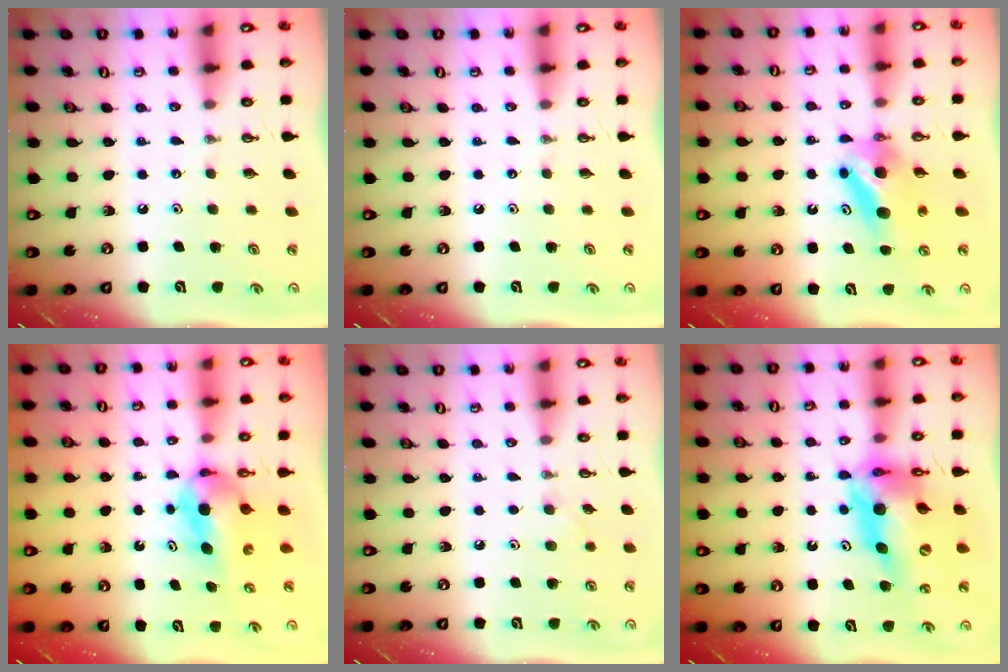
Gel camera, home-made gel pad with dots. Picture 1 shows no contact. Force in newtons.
{"total": 0.0}
{"total": 6.5, "press": 6.4, "slide": 1.3}
{"total": 8.2, "press": 4.4, "slide": 6.9}
{"total": 6.1, "press": 5.5, "slide": 2.6}
{"total": 18.1, "press": 18.1, "slide": 1.5}